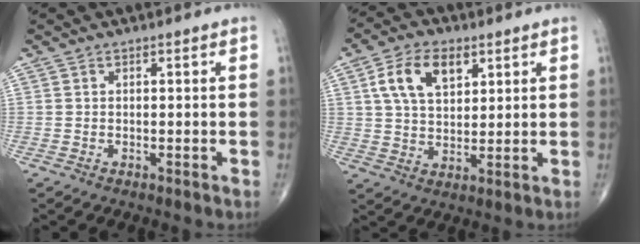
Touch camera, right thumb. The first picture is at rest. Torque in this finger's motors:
{"motor_torque": [-0.51, 0.64, 0.46, 0.25, 0.09]}